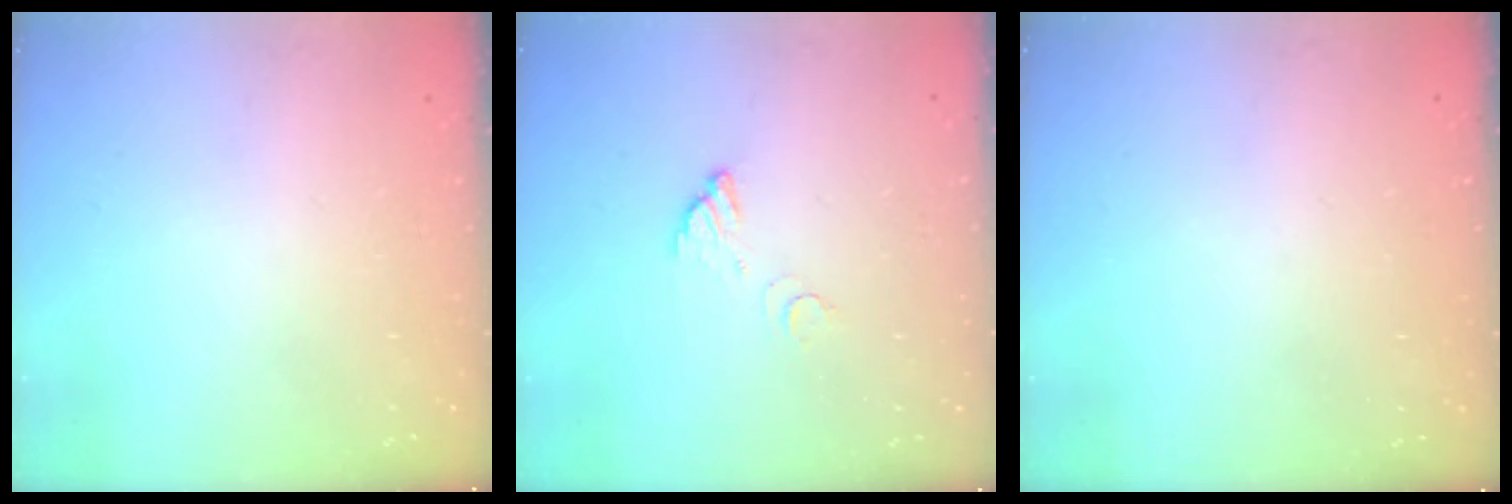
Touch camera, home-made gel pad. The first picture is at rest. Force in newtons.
{"total": 3.3, "press": 3.3, "slide": 0.2}
{"total": 2.8, "press": 2.8, "slide": 0.1}